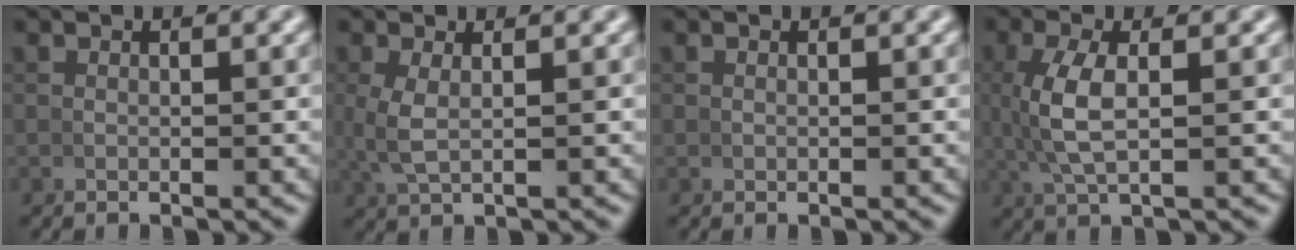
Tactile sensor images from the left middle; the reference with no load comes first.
{"total": 2.5, "force": [0.3, 1.0, 2.2], "torque": [-0.060, -0.003, 0.017]}
{"total": 0.0}
{"total": 4.1, "force": [0.5, 1.4, 3.8], "torque": [-0.089, 0.002, 0.017]}